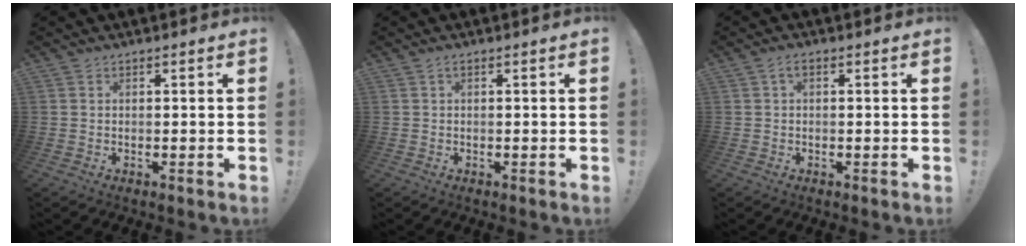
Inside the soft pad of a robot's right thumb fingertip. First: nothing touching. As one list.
[{"total": 0.8, "force": [-0.1, -0.1, 0.8], "torque": [-0.023, 0.002, -0.001]}, {"total": 1.5, "force": [0.0, 0.6, 1.4], "torque": [-0.026, 0.004, -0.002]}]